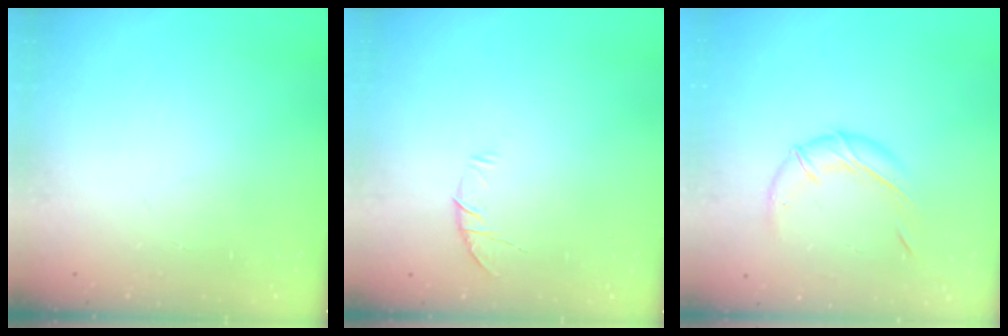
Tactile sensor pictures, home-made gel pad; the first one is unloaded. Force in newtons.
{"total": 6.5, "press": 6.4, "slide": 1.3}
{"total": 10.4, "press": 10.4, "slide": 0.5}